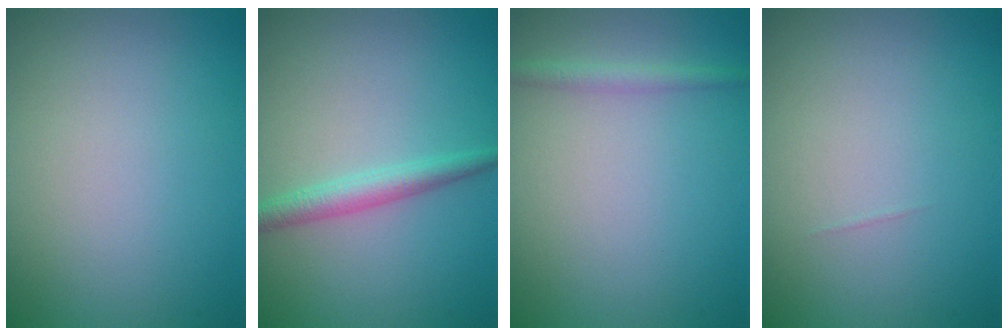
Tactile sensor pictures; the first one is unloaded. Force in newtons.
{"total": 2.3, "press": 2.3, "slide": 0.0}
{"total": 1.5, "press": 1.5, "slide": 0.0}
{"total": 0.0}